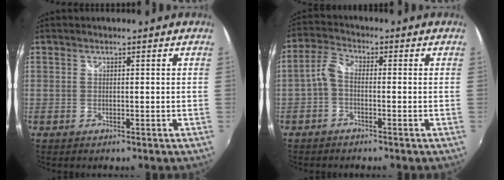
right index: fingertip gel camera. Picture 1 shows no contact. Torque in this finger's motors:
{"motor_torque": [0.64, 0.40, 0.36, 0.11]}